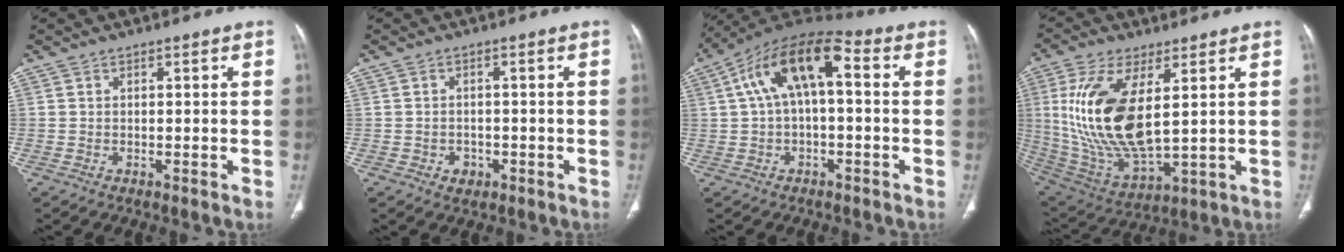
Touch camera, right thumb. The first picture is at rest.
{"total": 2.5, "force": [-1.0, 2.0, 1.0], "torque": [-0.005, 0.007, -0.009]}
{"total": 13.8, "force": [2.2, 6.5, 12.0], "torque": [-0.209, 0.044, 0.029]}
{"total": 19.6, "force": [3.7, 8.5, 17.2], "torque": [-0.356, -0.026, 0.085]}